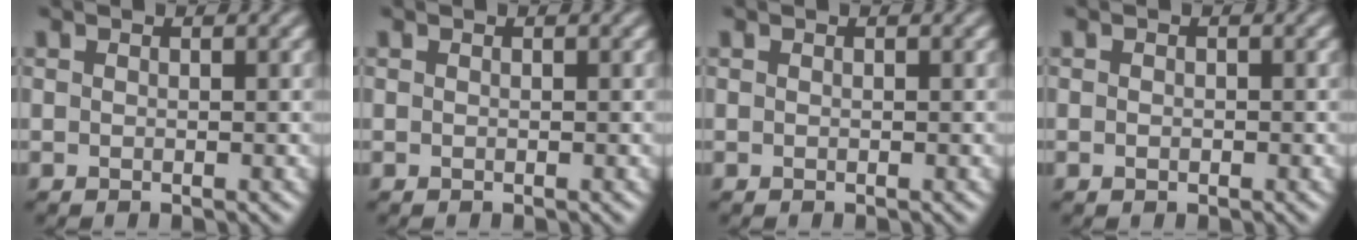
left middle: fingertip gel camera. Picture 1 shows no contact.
{"total": 0.0}
{"total": 0.0}
{"total": 0.5, "force": [-0.1, 0.4, 0.3], "torque": [-0.004, -0.001, -0.002]}